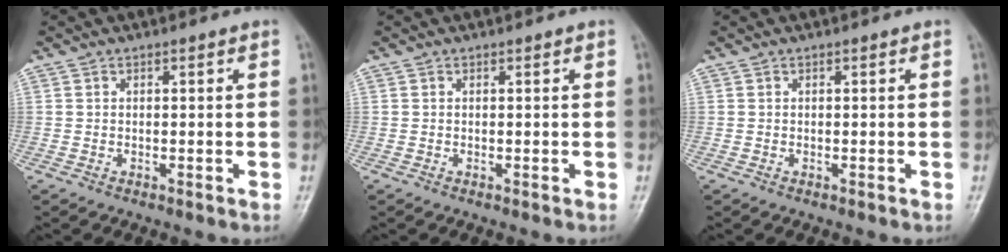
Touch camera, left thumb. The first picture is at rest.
{"total": 0.0}
{"total": 0.0}